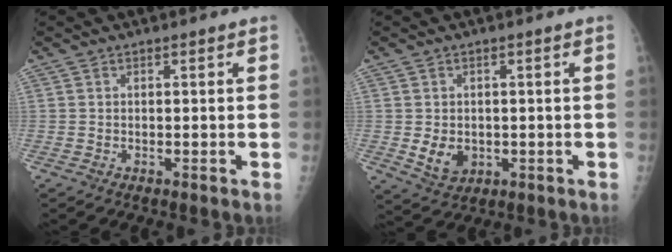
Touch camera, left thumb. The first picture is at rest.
{"total": 5.0, "force": [-0.5, 4.0, 2.9], "torque": [-0.033, -0.005, 0.004]}